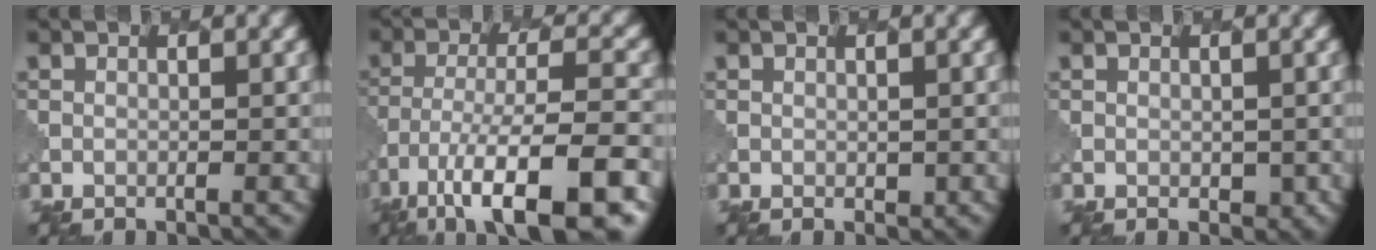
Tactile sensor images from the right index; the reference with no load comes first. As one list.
[{"total": 11.7, "force": [-6.8, 3.4, 8.9], "torque": [-0.160, -0.009, -0.110]}, {"total": 0.7, "force": [0.1, 0.7, 0.3], "torque": [-0.007, -0.004, 0.007]}, {"total": 1.3, "force": [0.0, 1.2, 0.6], "torque": [-0.013, -0.011, 0.006]}]